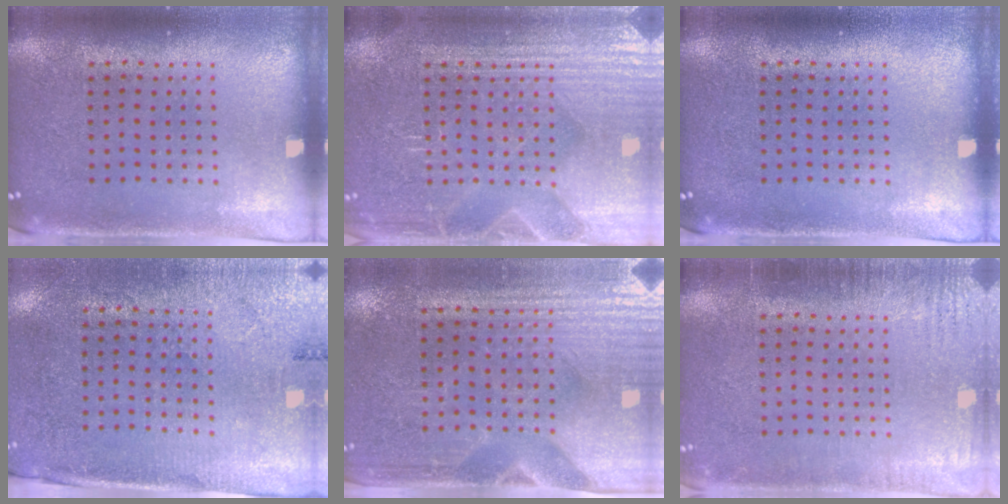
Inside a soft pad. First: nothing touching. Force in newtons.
{"total": 5.1, "press": 5.1, "slide": 0.7}
{"total": 0.0}
{"total": 2.7, "press": 2.3, "slide": 1.4}
{"total": 3.6, "press": 3.4, "slide": 1.4}
{"total": 2.5, "press": 2.5, "slide": 0.4}